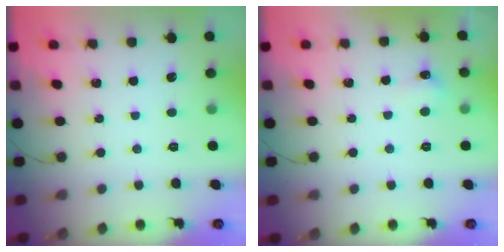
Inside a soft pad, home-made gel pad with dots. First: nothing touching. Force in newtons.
{"total": 4.7, "press": 4.5, "slide": 1.3}